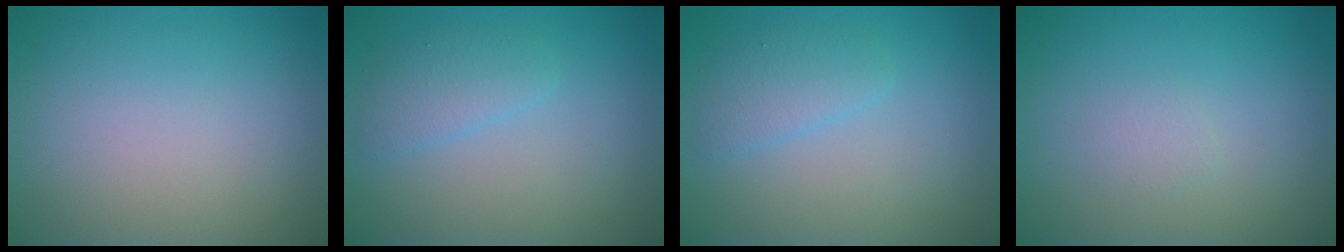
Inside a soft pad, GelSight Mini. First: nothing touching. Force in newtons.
{"total": 2.0, "press": 2.0, "slide": 0.1}
{"total": 2.0, "press": 2.0, "slide": 0.1}
{"total": 0.7, "press": 0.7, "slide": 0.0}